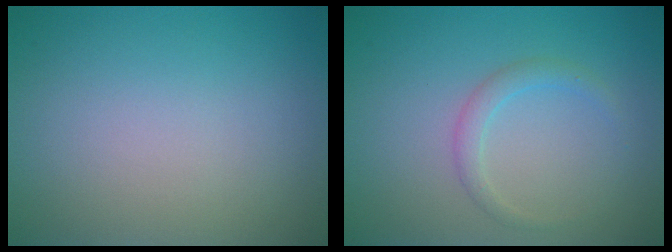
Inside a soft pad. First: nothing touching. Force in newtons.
{"total": 1.5, "press": 1.5, "slide": 0.1}